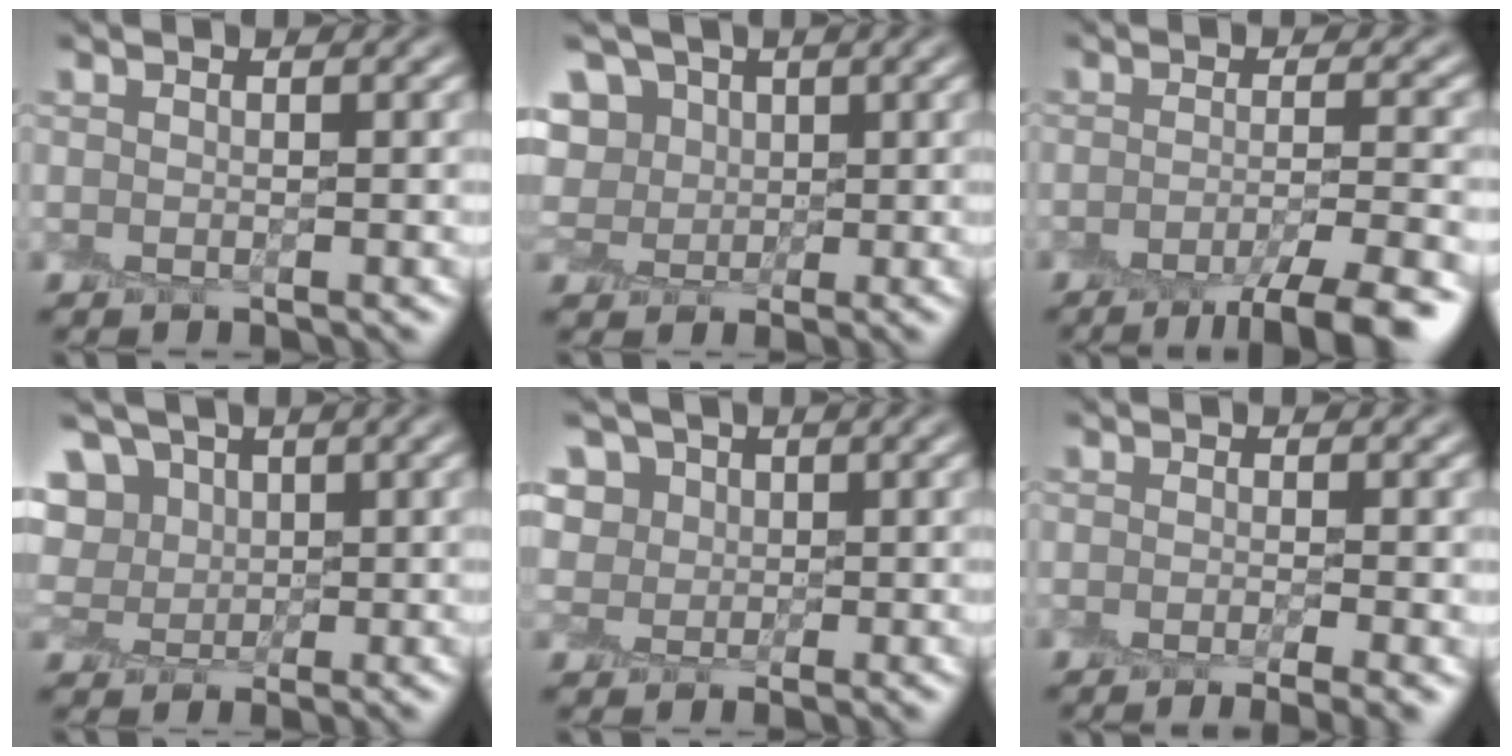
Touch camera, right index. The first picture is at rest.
{"total": 5.2, "force": [3.1, 3.7, 1.9], "torque": [-0.035, 0.021, 0.034]}
{"total": 6.2, "force": [-4.1, 1.0, 4.5], "torque": [-0.058, -0.006, -0.061]}
{"total": 5.3, "force": [3.1, 3.8, 2.0], "torque": [-0.033, 0.022, 0.037]}
{"total": 6.8, "force": [4.4, 4.7, 2.1], "torque": [-0.040, 0.020, 0.049]}
{"total": 3.4, "force": [-1.9, 0.7, 2.8], "torque": [-0.029, -0.014, -0.022]}